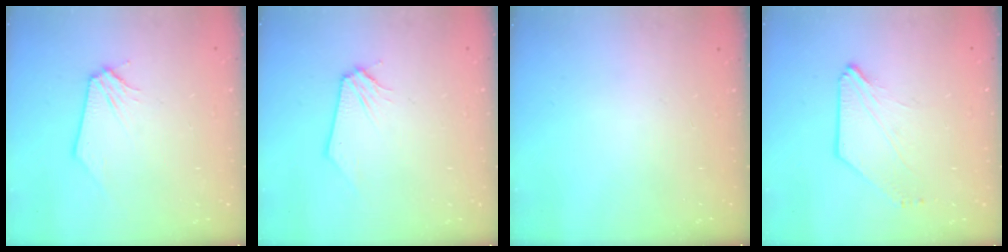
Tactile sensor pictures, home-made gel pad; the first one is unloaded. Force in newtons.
{"total": 0.0}
{"total": 0.0}
{"total": 4.2, "press": 4.1, "slide": 0.8}